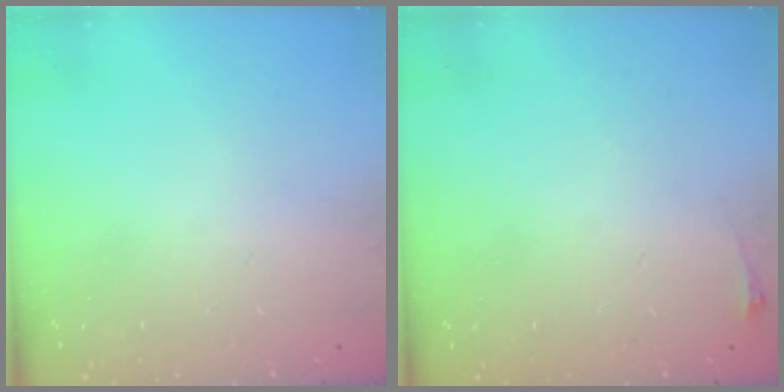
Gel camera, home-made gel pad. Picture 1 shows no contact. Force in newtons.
{"total": 2.8, "press": 2.1, "slide": 1.9}